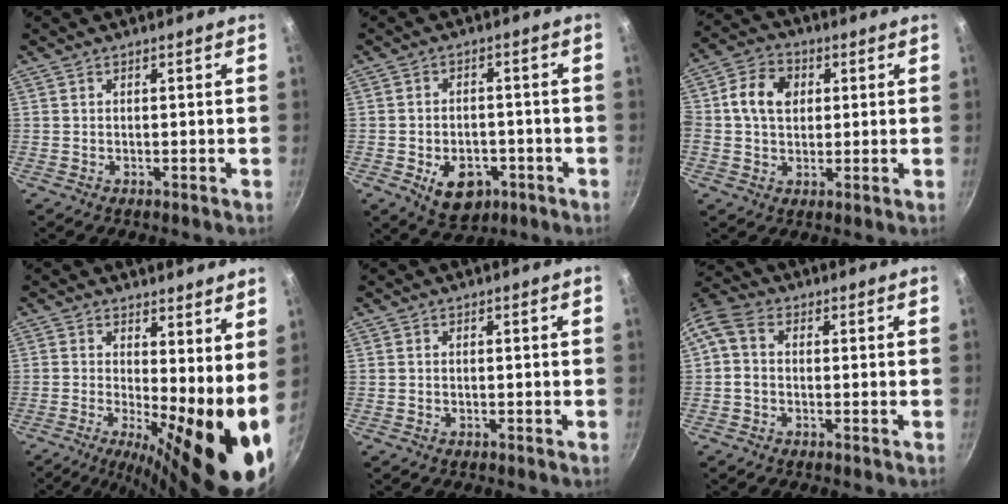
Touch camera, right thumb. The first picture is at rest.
{"total": 9.1, "force": [-3.5, 6.3, 5.6], "torque": [-0.056, 0.011, -0.045]}
{"total": 8.8, "force": [1.6, 6.7, 5.4], "torque": [-0.081, 0.009, 0.009]}
{"total": 13.6, "force": [-0.5, 3.8, 13.0], "torque": [-0.180, -0.015, -0.009]}
{"total": 0.0}
{"total": 6.3, "force": [0.4, 4.8, 4.1], "torque": [-0.096, 0.022, -0.009]}